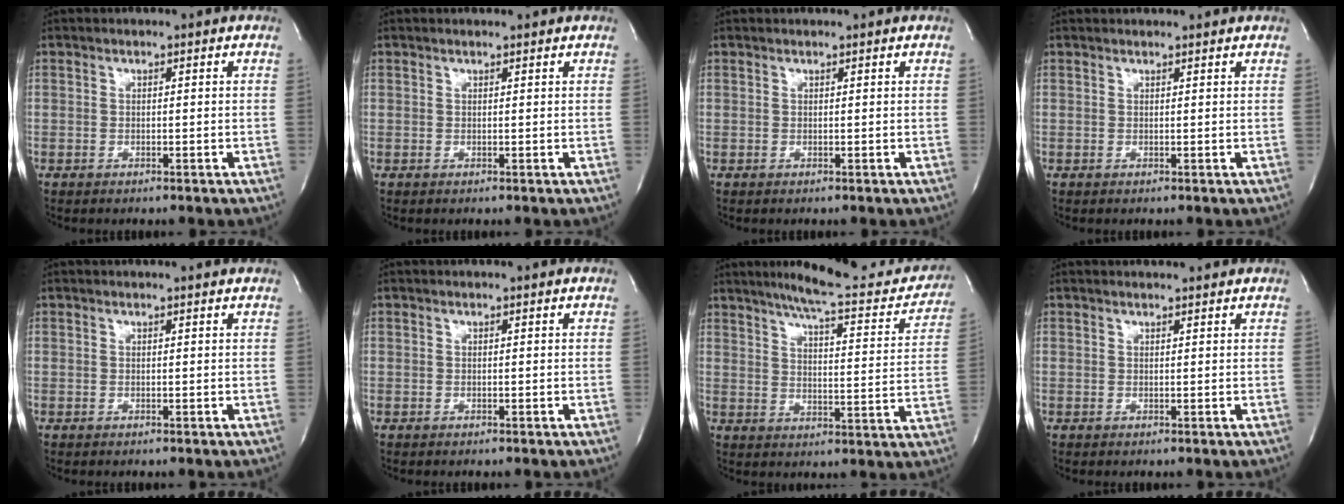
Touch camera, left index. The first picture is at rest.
{"total": 1.1, "force": [1.0, 0.0, 0.2], "torque": [-0.008, 0.008, 0.016]}
{"total": 0.8, "force": [0.8, 0.0, 0.1], "torque": [-0.004, 0.010, 0.015]}
{"total": 3.3, "force": [3.3, 0.1, 0.6], "torque": [-0.010, 0.023, 0.039]}
{"total": 1.4, "force": [1.4, -0.3, 0.3], "torque": [-0.013, 0.001, 0.015]}
{"total": 0.0}
{"total": 18.0, "force": [16.1, 2.6, 7.7], "torque": [-0.094, -0.027, 0.201]}
{"total": 2.8, "force": [2.7, 0.2, 0.6], "torque": [-0.013, 0.013, 0.034]}